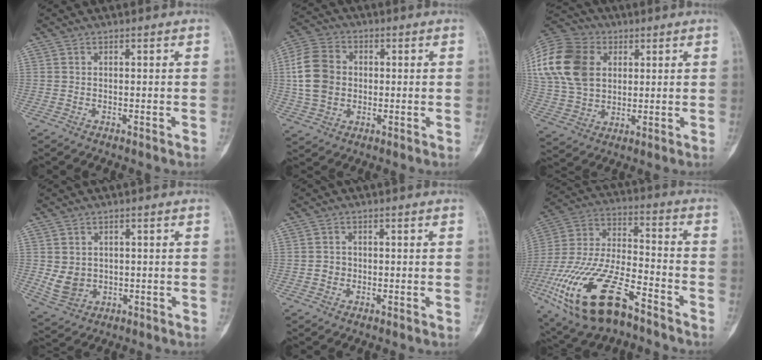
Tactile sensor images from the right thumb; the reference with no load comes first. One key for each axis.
{"total": 11.3, "fx": 0.5, "fy": 8.9, "fz": 6.9, "tx": -0.122, "ty": 0.015, "tz": 0.005}
{"total": 21.6, "fx": 5.6, "fy": 16.2, "fz": 13.2, "tx": -0.278, "ty": 0.022, "tz": 0.104}
{"total": 5.6, "fx": 0.1, "fy": 4.8, "fz": 2.8, "tx": -0.033, "ty": -0.002, "tz": 0.019}
{"total": 1.7, "fx": -0.3, "fy": 1.6, "fz": 0.5, "tx": 0.000, "ty": 0.007, "tz": -0.007}
{"total": 25.6, "fx": -13.8, "fy": 10.9, "fz": 18.5, "tx": -0.428, "ty": 0.034, "tz": -0.252}